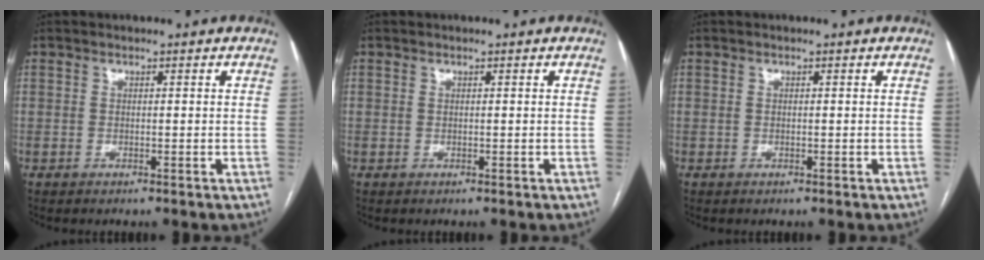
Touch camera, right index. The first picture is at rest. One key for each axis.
{"total": 0.0}
{"total": 0.0}